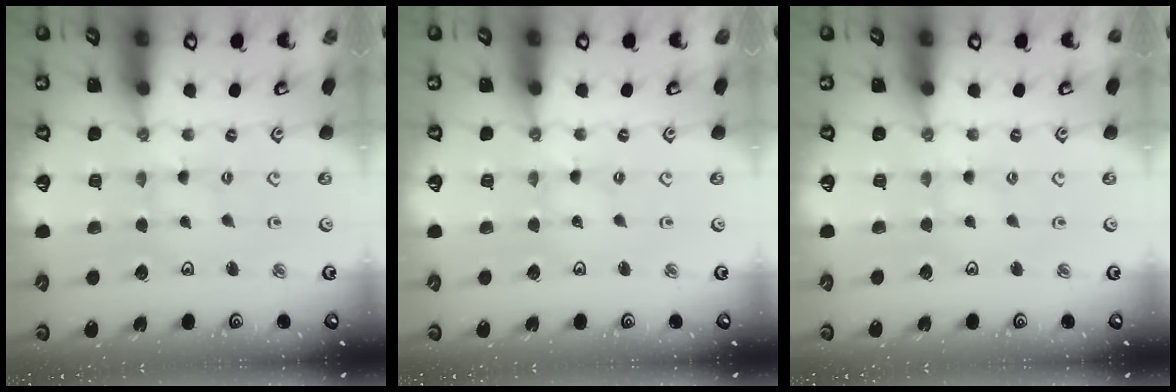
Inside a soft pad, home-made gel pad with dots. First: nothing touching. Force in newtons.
{"total": 0.0}
{"total": 1.3, "press": 1.2, "slide": 0.3}